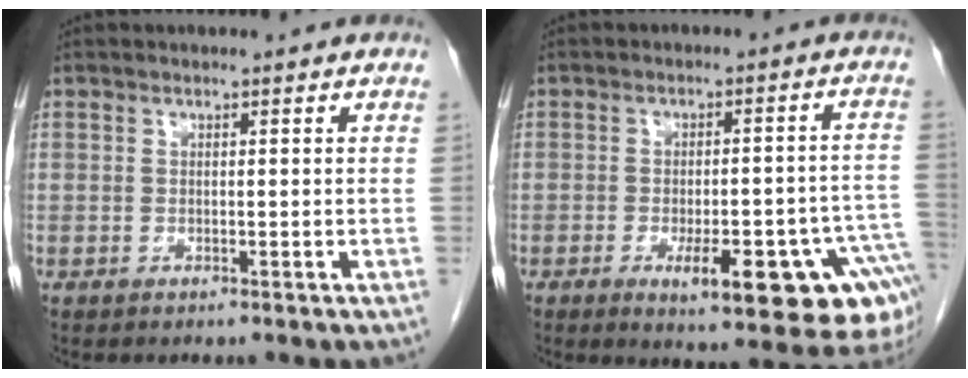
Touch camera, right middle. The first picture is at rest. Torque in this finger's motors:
{"motor_torque": [1.19, -0.94, 0.63, 0.09]}